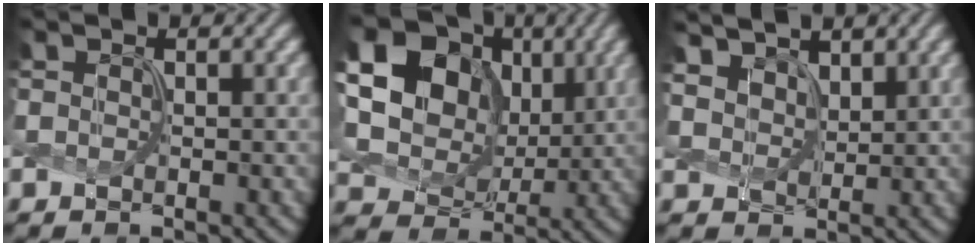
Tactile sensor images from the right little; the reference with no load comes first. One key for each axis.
{"total": 23.6, "fx": 8.0, "fy": 19.6, "fz": 10.5, "tx": -0.264, "ty": 0.028, "tz": 0.120}
{"total": 5.4, "fx": 4.1, "fy": 2.8, "fz": 2.2, "tx": -0.084, "ty": -0.002, "tz": 0.076}